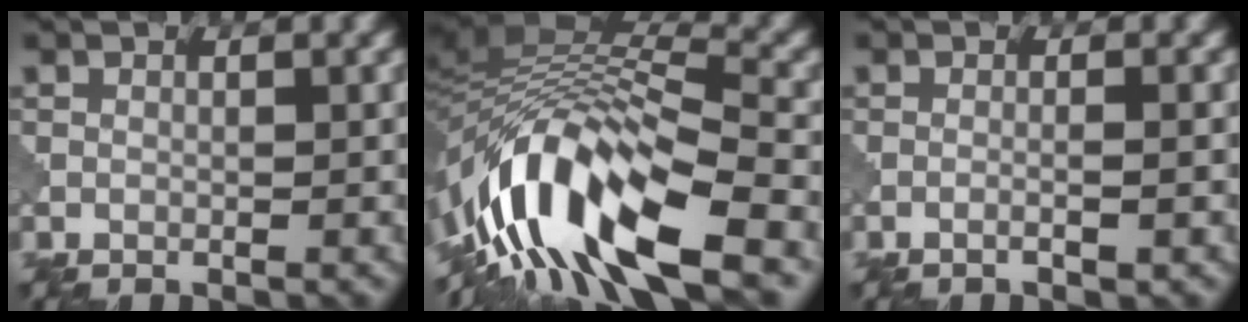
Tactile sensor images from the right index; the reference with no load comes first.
{"total": 13.0, "force": [-6.2, 5.0, 10.3], "torque": [-0.198, 0.025, -0.111]}
{"total": 1.7, "force": [-0.5, 0.6, 1.5], "torque": [0.006, 0.005, -0.021]}